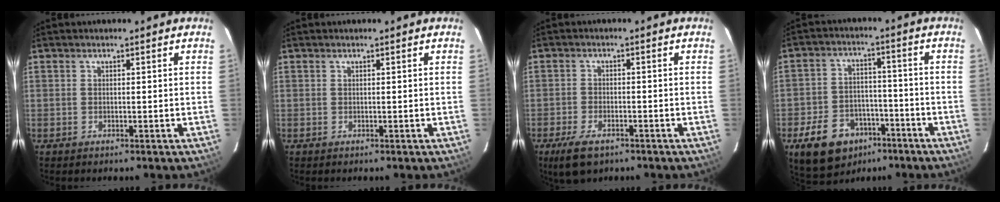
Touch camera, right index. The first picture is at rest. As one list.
[{"total": 0.0}, {"total": 6.6, "force": [-4.3, 3.0, 4.0], "torque": [-0.100, -0.015, -0.076]}, {"total": 14.7, "force": [-8.8, 9.8, 6.5], "torque": [-0.156, 0.015, -0.120]}]